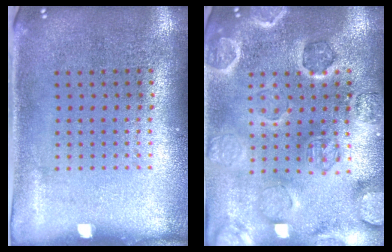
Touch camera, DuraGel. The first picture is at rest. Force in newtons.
{"total": 2.6, "press": 2.6, "slide": 0.2}